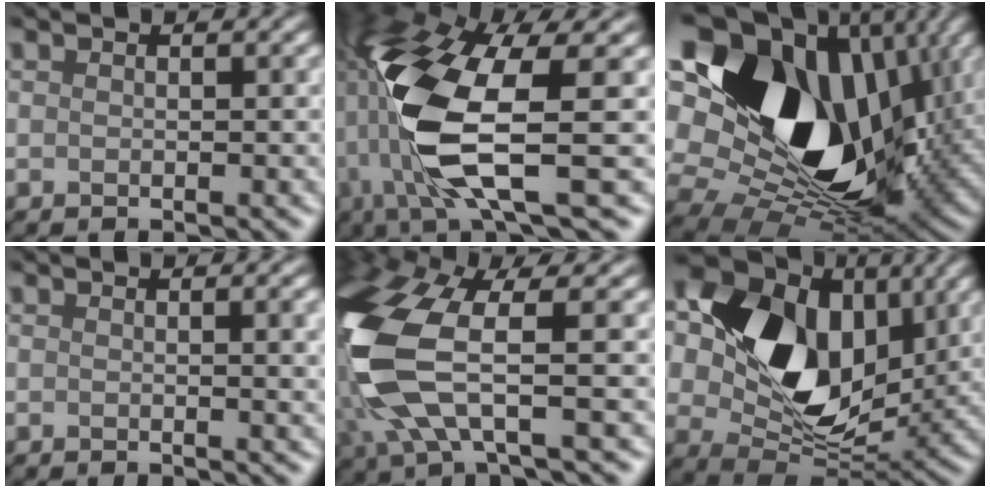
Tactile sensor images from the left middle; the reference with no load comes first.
{"total": 9.8, "force": [0.3, 3.2, 9.2], "torque": [-0.228, -0.020, 0.017]}
{"total": 19.1, "force": [5.2, 13.8, 12.1], "torque": [-0.255, 0.012, 0.104]}
{"total": 2.6, "force": [0.5, 1.1, 2.3], "torque": [-0.013, 0.008, -0.008]}
{"total": 9.0, "force": [-1.0, 3.5, 8.2], "torque": [-0.218, -0.009, -0.019]}
{"total": 11.4, "force": [3.0, 8.6, 6.9], "torque": [-0.124, -0.012, 0.053]}